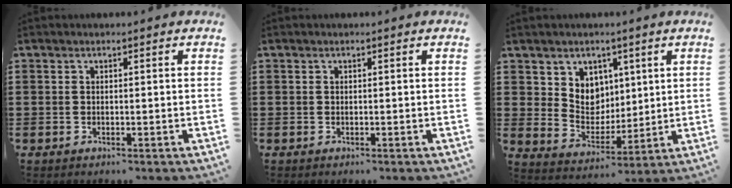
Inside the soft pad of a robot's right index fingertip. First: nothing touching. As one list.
[{"total": 0.0}, {"total": 6.3, "force": [3.3, 5.4, 0.9], "torque": [-0.035, -0.012, 0.060]}]